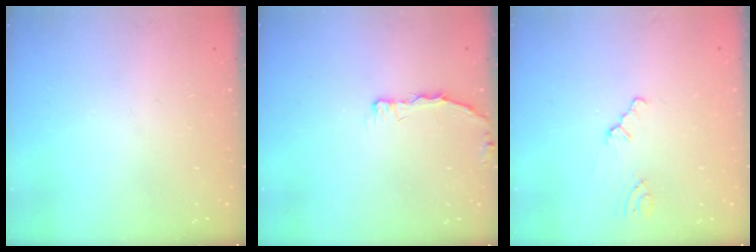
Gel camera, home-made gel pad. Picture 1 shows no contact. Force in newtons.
{"total": 2.9, "press": 2.9, "slide": 0.3}
{"total": 0.9, "press": 0.8, "slide": 0.2}